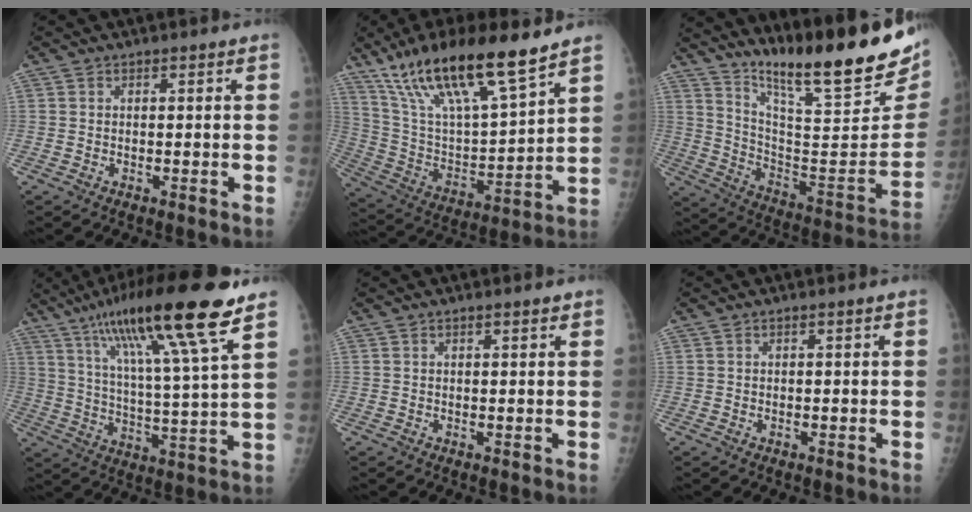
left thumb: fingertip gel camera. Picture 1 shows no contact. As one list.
[{"total": 22.1, "force": [15.4, 4.4, 15.2], "torque": [-0.259, -0.051, 0.288]}, {"total": 26.5, "force": [19.1, 4.4, 17.9], "torque": [-0.251, -0.106, 0.302]}, {"total": 20.2, "force": [12.2, 1.5, 16.1], "torque": [-0.267, -0.033, 0.205]}, {"total": 1.1, "force": [0.8, 0.2, 0.8], "torque": [-0.010, -0.002, 0.011]}, {"total": 0.0}]